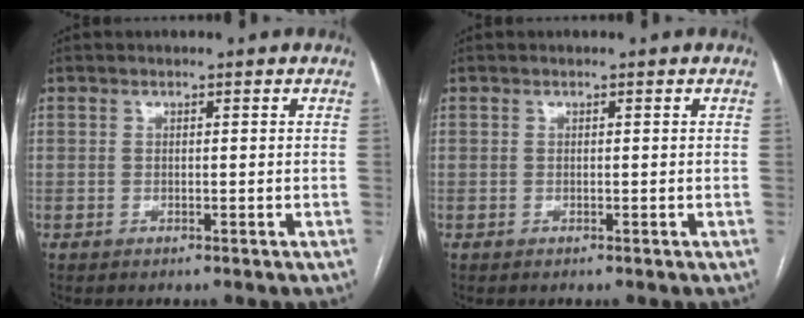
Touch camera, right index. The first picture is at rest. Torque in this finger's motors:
{"motor_torque": [0.00, 0.00, 0.00, 0.00]}